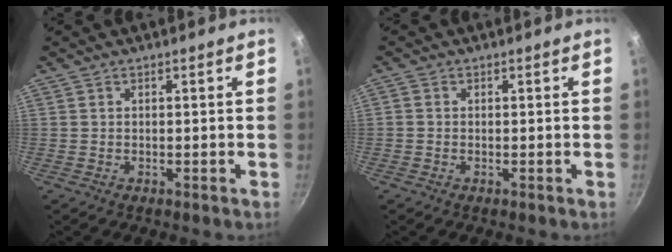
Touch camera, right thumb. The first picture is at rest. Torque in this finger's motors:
{"motor_torque": [-0.70, 0.19, -0.41, 0.19, -0.04]}